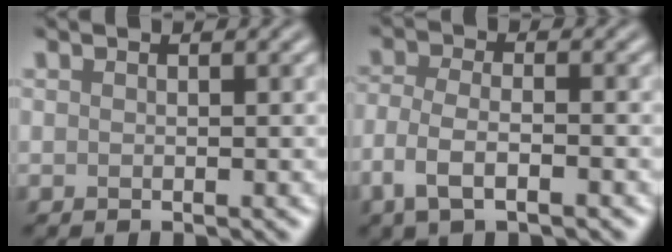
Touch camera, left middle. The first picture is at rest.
{"total": 3.7, "force": [-2.0, 1.4, 2.8], "torque": [-0.062, -0.001, -0.044]}